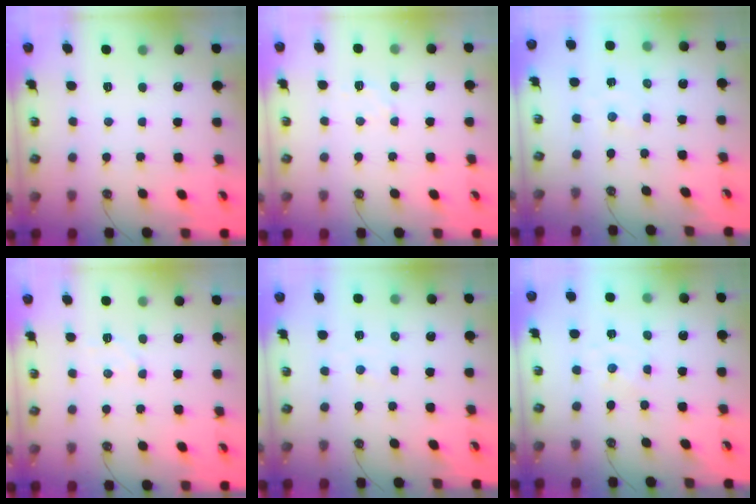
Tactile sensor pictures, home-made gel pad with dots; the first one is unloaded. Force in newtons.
{"total": 3.0, "press": 3.0, "slide": 0.5}
{"total": 1.0, "press": 1.0, "slide": 0.2}
{"total": 2.9, "press": 2.9, "slide": 0.4}
{"total": 1.9, "press": 1.9, "slide": 0.3}
{"total": 0.0}